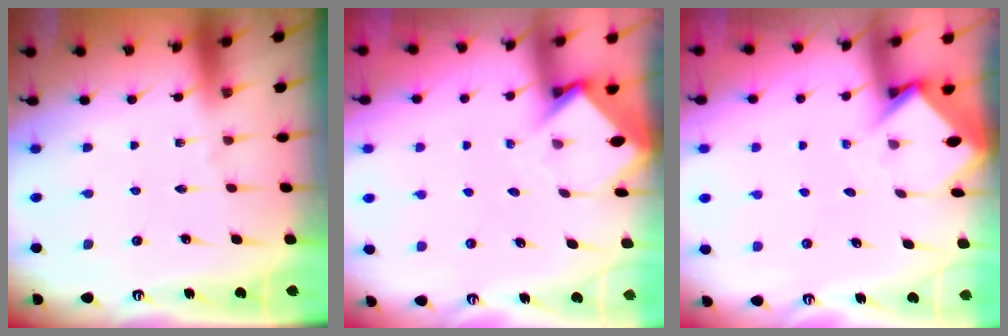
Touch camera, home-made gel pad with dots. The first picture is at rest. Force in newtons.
{"total": 3.8, "press": 3.8, "slide": 0.3}
{"total": 3.3, "press": 3.3, "slide": 0.2}